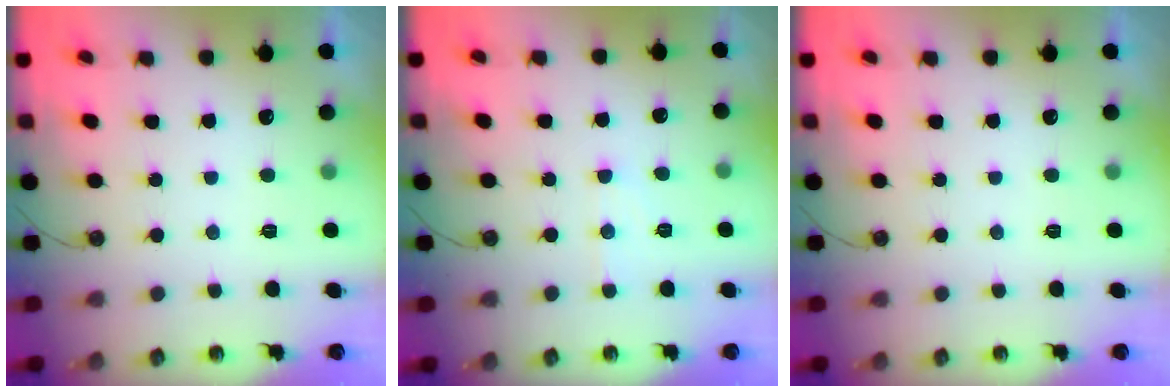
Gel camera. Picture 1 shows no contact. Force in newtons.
{"total": 5.3, "press": 5.3, "slide": 0.2}
{"total": 0.0}